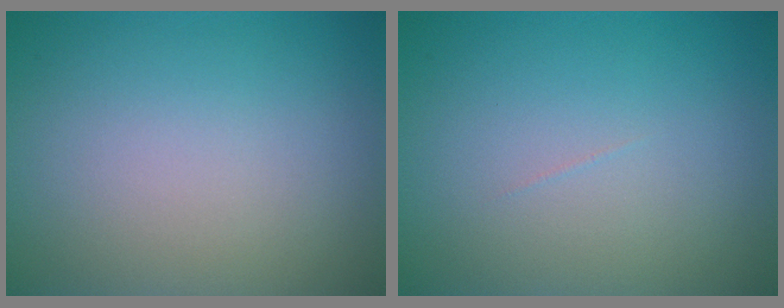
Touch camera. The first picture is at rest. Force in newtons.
{"total": 0.0}